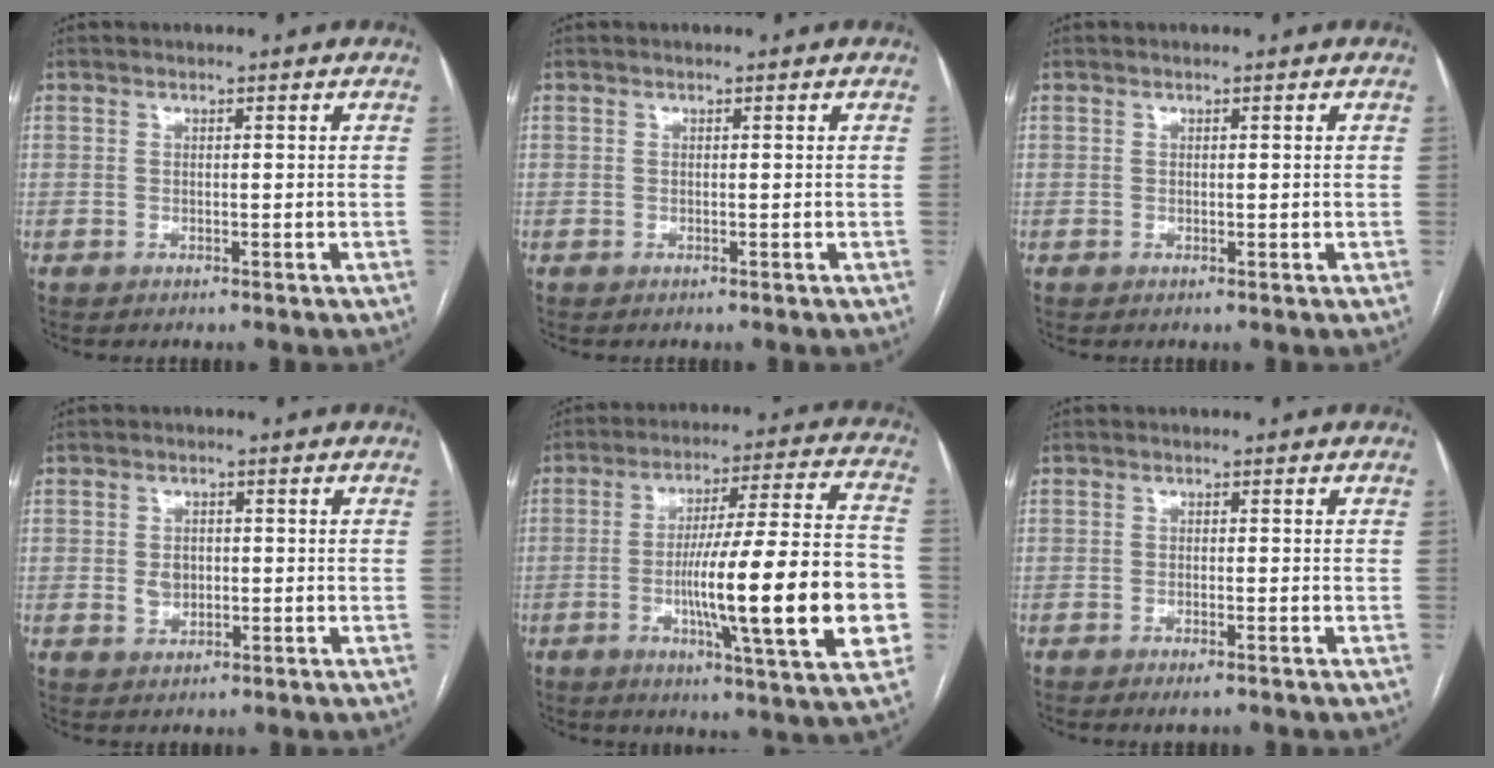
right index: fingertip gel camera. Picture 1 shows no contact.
{"total": 0.0}
{"total": 0.0}
{"total": 2.9, "force": [-0.1, 2.3, 1.8], "torque": [-0.030, 0.003, 0.005]}
{"total": 22.2, "force": [-4.6, 1.3, 21.6], "torque": [-0.292, 0.005, -0.066]}
{"total": 1.9, "force": [-1.3, 0.3, 1.3], "torque": [-0.019, -0.003, -0.017]}